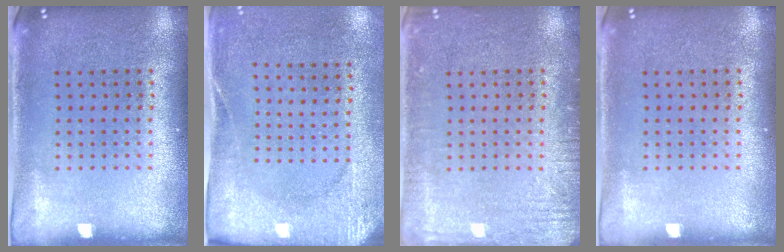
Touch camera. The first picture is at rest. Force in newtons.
{"total": 2.6, "press": 2.1, "slide": 1.6}
{"total": 2.5, "press": 2.5, "slide": 0.3}
{"total": 0.0}